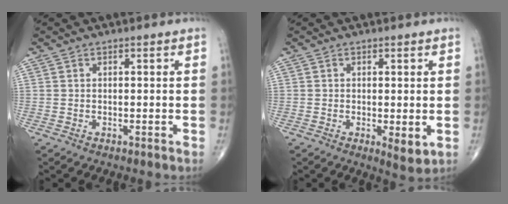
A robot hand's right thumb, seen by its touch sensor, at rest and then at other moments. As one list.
[{"total": 3.5, "force": [-0.5, 1.2, 3.2], "torque": [-0.050, -0.013, -0.007]}]